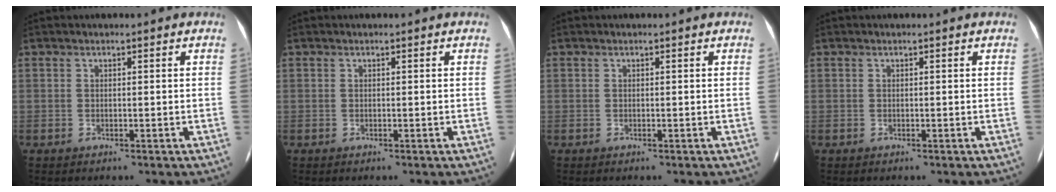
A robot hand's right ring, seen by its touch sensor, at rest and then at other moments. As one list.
[{"total": 0.0}, {"total": 0.0}, {"total": 0.0}]